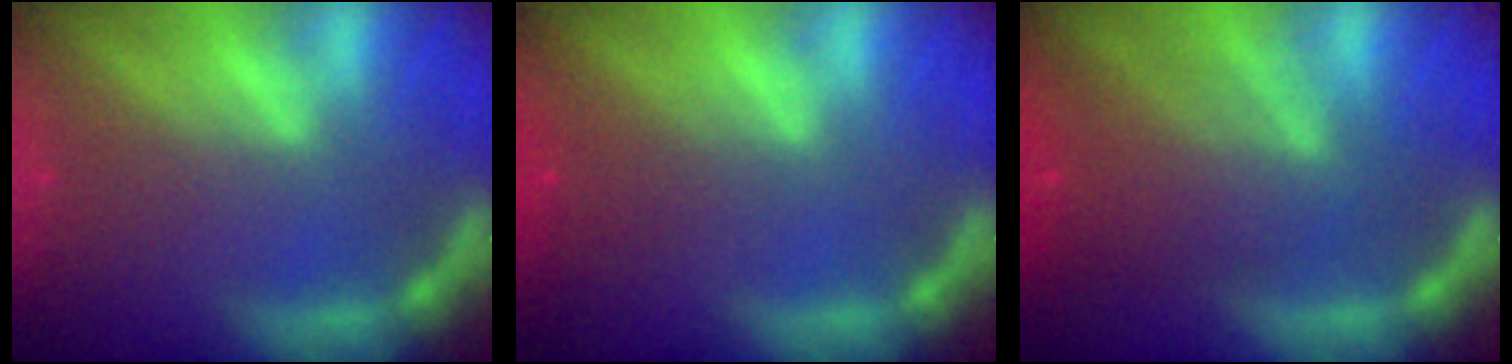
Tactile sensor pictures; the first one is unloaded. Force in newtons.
{"total": 2.0}
{"total": 7.0}